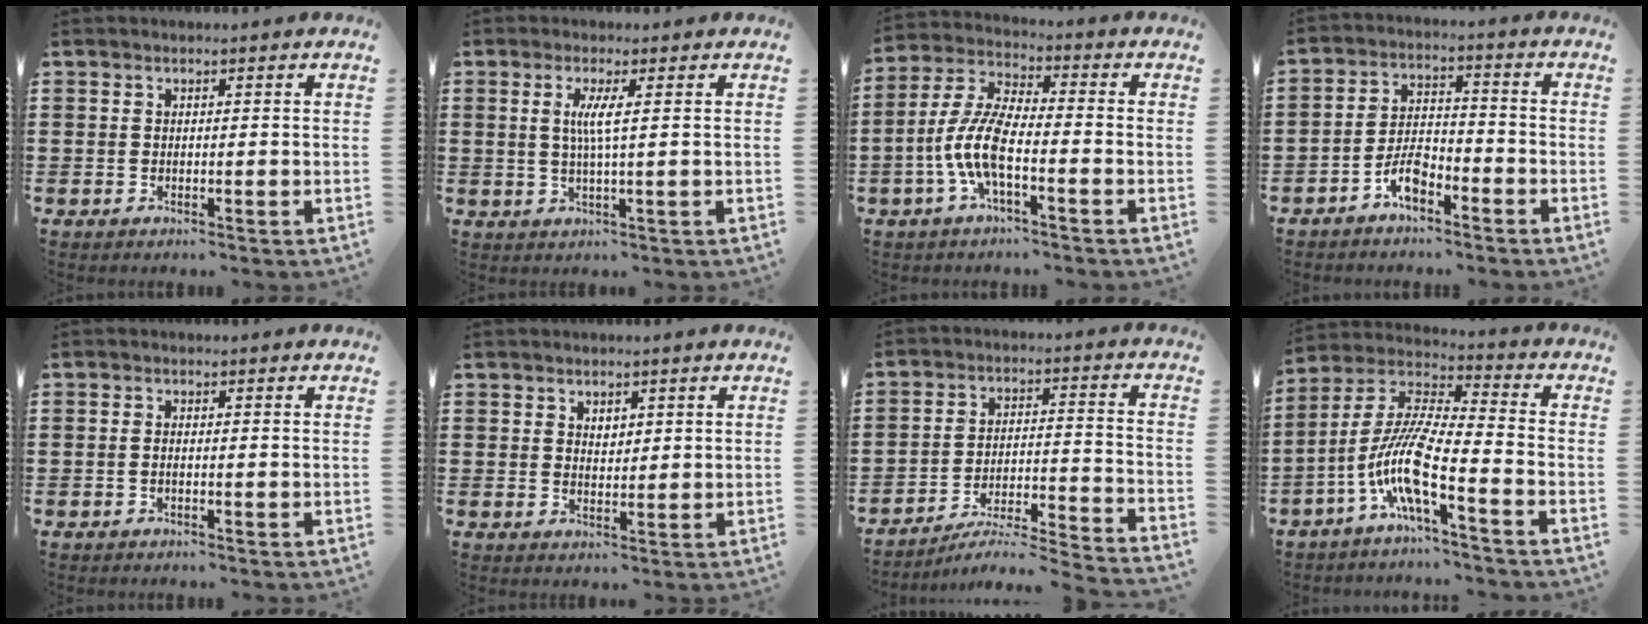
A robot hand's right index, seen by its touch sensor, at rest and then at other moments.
{"total": 3.6, "force": [0.6, -0.2, 3.5], "torque": [-0.071, -0.006, 0.008]}
{"total": 8.4, "force": [-3.0, 2.2, 7.5], "torque": [-0.190, -0.020, -0.065]}
{"total": 5.4, "force": [-3.5, 2.1, 3.5], "torque": [-0.080, 0.004, -0.070]}
{"total": 0.7, "force": [-0.3, -0.1, 0.6], "torque": [-0.012, -0.007, -0.004]}
{"total": 1.8, "force": [1.3, 1.1, 0.5], "torque": [-0.012, 0.004, 0.025]}
{"total": 4.2, "force": [-4.0, -0.3, 1.5], "torque": [-0.033, -0.022, -0.085]}
{"total": 10.4, "force": [-5.6, 0.8, 8.8], "torque": [-0.216, -0.034, -0.123]}